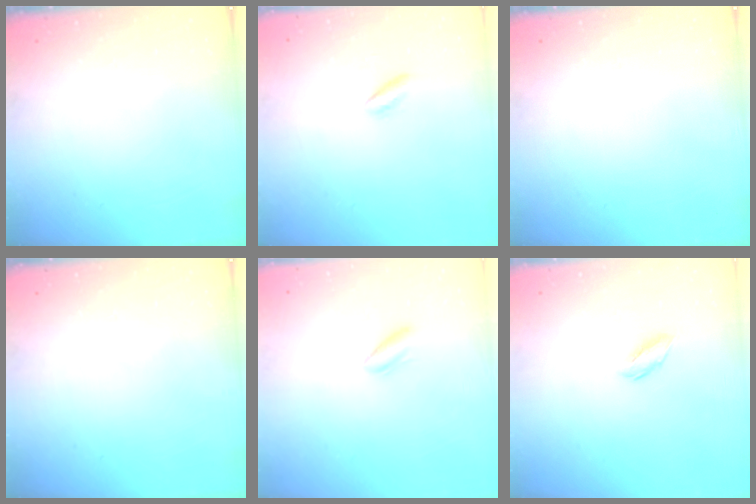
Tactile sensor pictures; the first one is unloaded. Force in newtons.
{"total": 0.8, "press": 0.5, "slide": 0.6}
{"total": 0.0}
{"total": 0.0}
{"total": 2.6, "press": 2.4, "slide": 1.0}
{"total": 2.2, "press": 2.1, "slide": 0.6}